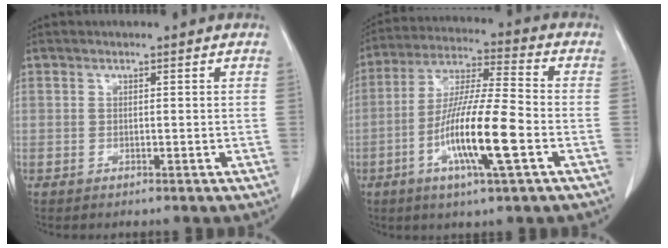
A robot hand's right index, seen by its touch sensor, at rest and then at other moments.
{"total": 13.8, "force": [-4.5, 0.6, 13.1], "torque": [-0.250, -0.011, -0.085]}